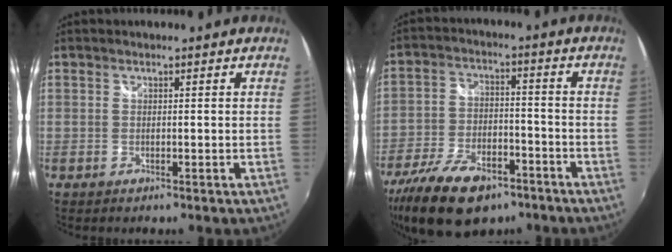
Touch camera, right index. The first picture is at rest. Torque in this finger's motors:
{"motor_torque": [1.29, -0.85, 0.40, 0.12]}